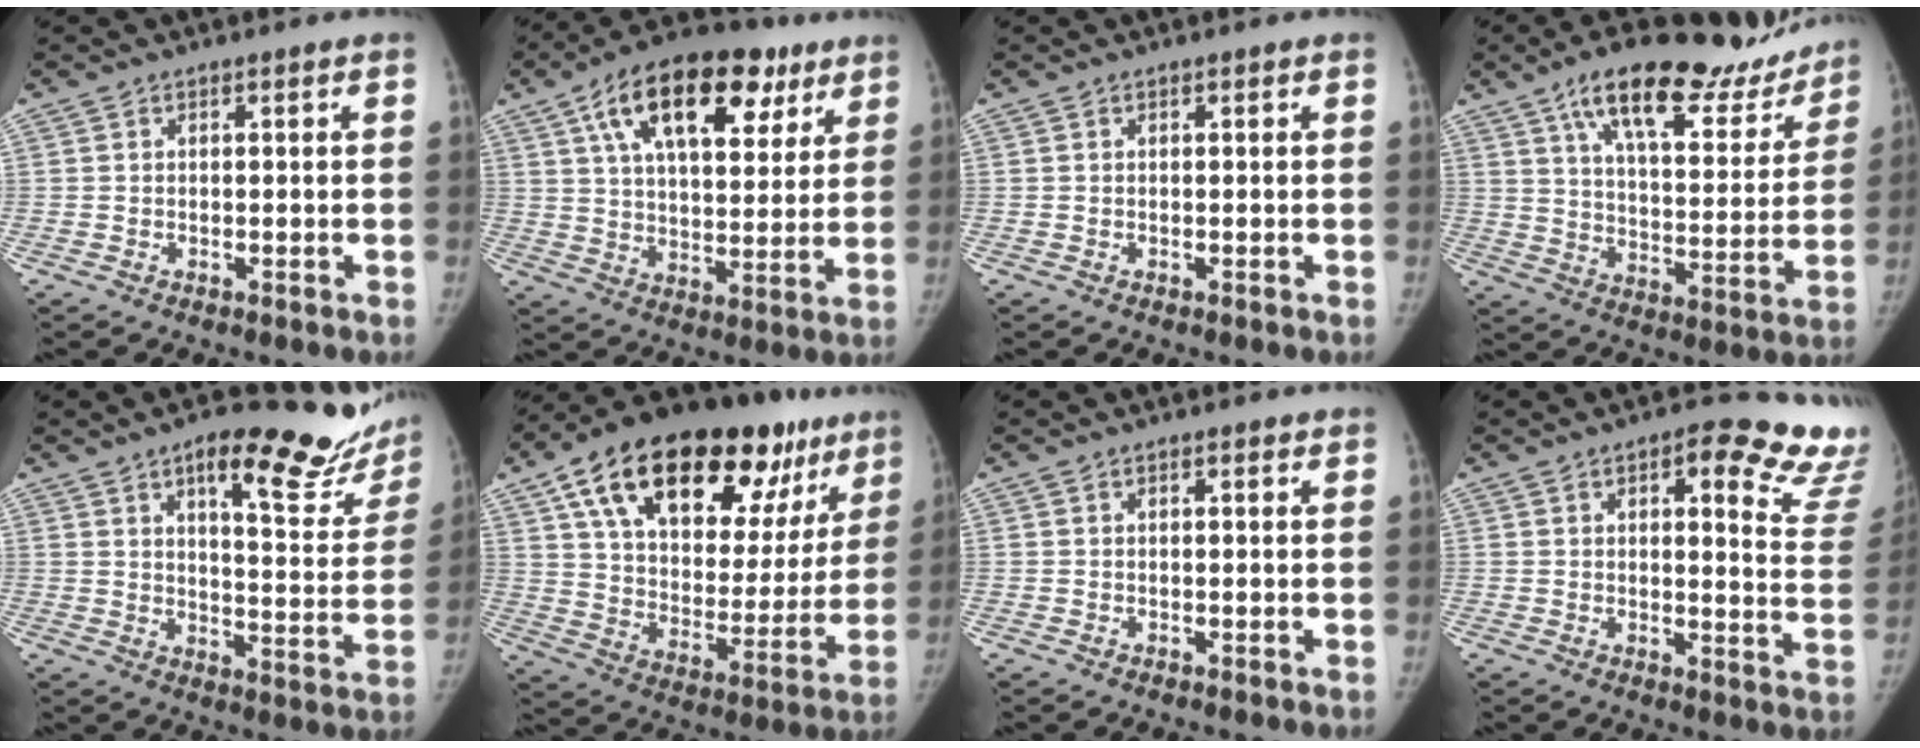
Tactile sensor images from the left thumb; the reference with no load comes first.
{"total": 22.1, "force": [10.9, 11.4, 15.5], "torque": [-0.216, -0.003, 0.175]}
{"total": 0.0}
{"total": 24.1, "force": [17.4, 8.8, 14.0], "torque": [-0.169, -0.063, 0.263]}
{"total": 21.4, "force": [14.8, 6.9, 13.9], "torque": [-0.137, -0.073, 0.189]}
{"total": 33.8, "force": [19.0, 16.8, 22.4], "torque": [-0.311, -0.001, 0.294]}
{"total": 0.7, "force": [0.4, 0.3, 0.4], "torque": [-0.009, -0.001, 0.005]}
{"total": 19.2, "force": [12.4, 6.4, 13.2], "torque": [-0.112, -0.063, 0.124]}